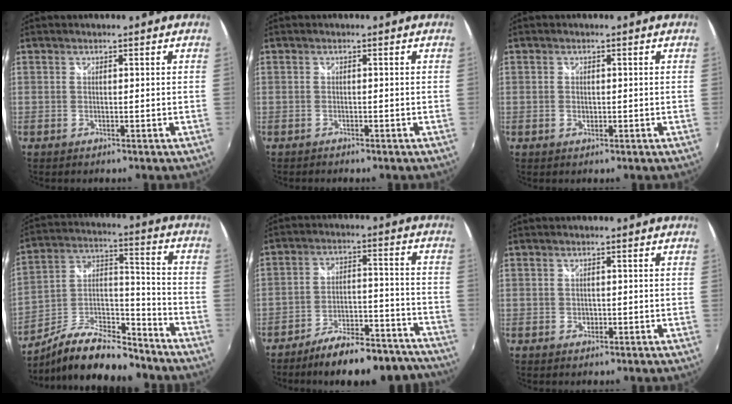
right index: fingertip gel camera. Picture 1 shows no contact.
{"total": 1.1, "force": [-1.1, 0.3, 0.2], "torque": [-0.009, -0.006, -0.018]}
{"total": 1.1, "force": [-0.3, 0.9, 0.5], "torque": [-0.008, 0.002, -0.004]}
{"total": 17.4, "force": [-12.8, 6.3, 9.9], "torque": [-0.192, 0.013, -0.216]}
{"total": 18.2, "force": [-16.2, 4.9, 6.8], "torque": [-0.104, 0.033, -0.209]}
{"total": 0.9, "force": [-0.3, 0.8, 0.3], "torque": [-0.005, -0.001, -0.001]}